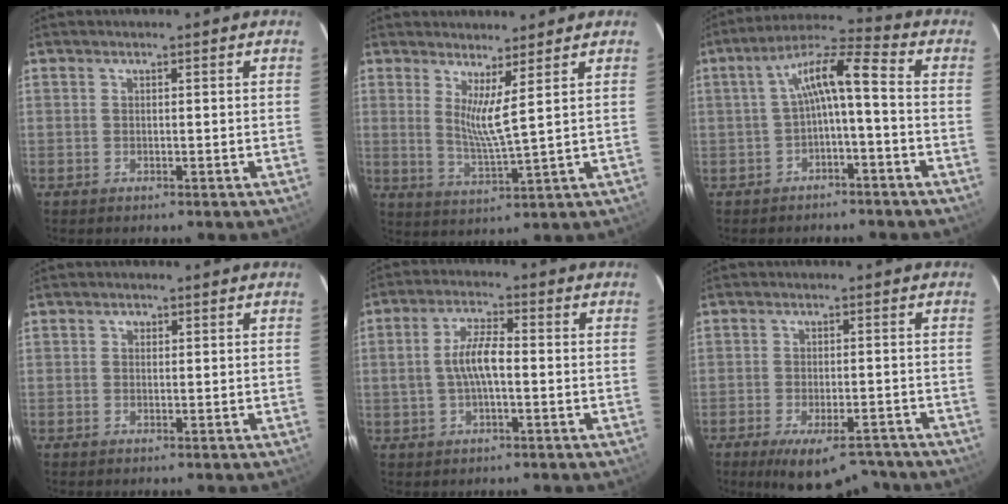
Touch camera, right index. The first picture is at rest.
{"total": 5.2, "force": [2.9, -0.7, 4.3], "torque": [-0.079, -0.020, 0.049]}
{"total": 7.9, "force": [-1.4, 1.2, 7.6], "torque": [-0.160, 0.025, -0.025]}
{"total": 0.8, "force": [0.2, 0.8, 0.2], "torque": [0.000, 0.004, 0.001]}
{"total": 6.4, "force": [-0.5, 2.3, 6.0], "torque": [-0.117, 0.011, -0.009]}
{"total": 11.5, "force": [-9.0, 4.0, 6.0], "torque": [-0.111, -0.016, -0.128]}